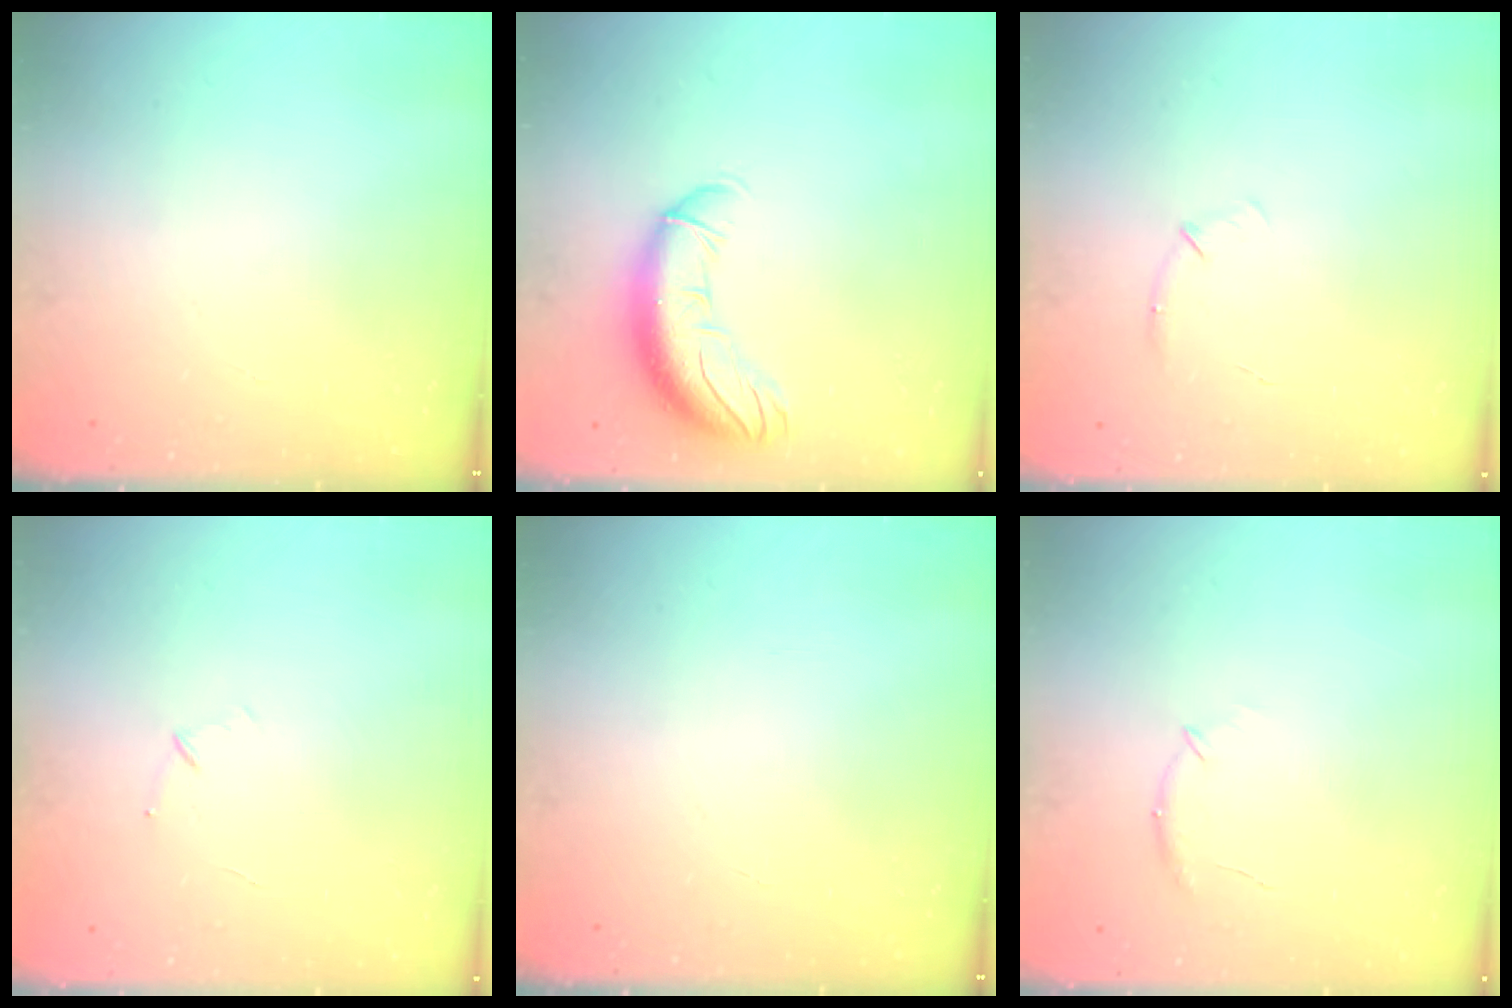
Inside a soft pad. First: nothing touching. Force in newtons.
{"total": 12.4, "press": 12.0, "slide": 2.9}
{"total": 5.5, "press": 5.2, "slide": 1.6}
{"total": 3.8, "press": 3.7, "slide": 1.0}
{"total": 0.0}
{"total": 6.9, "press": 6.7, "slide": 1.8}